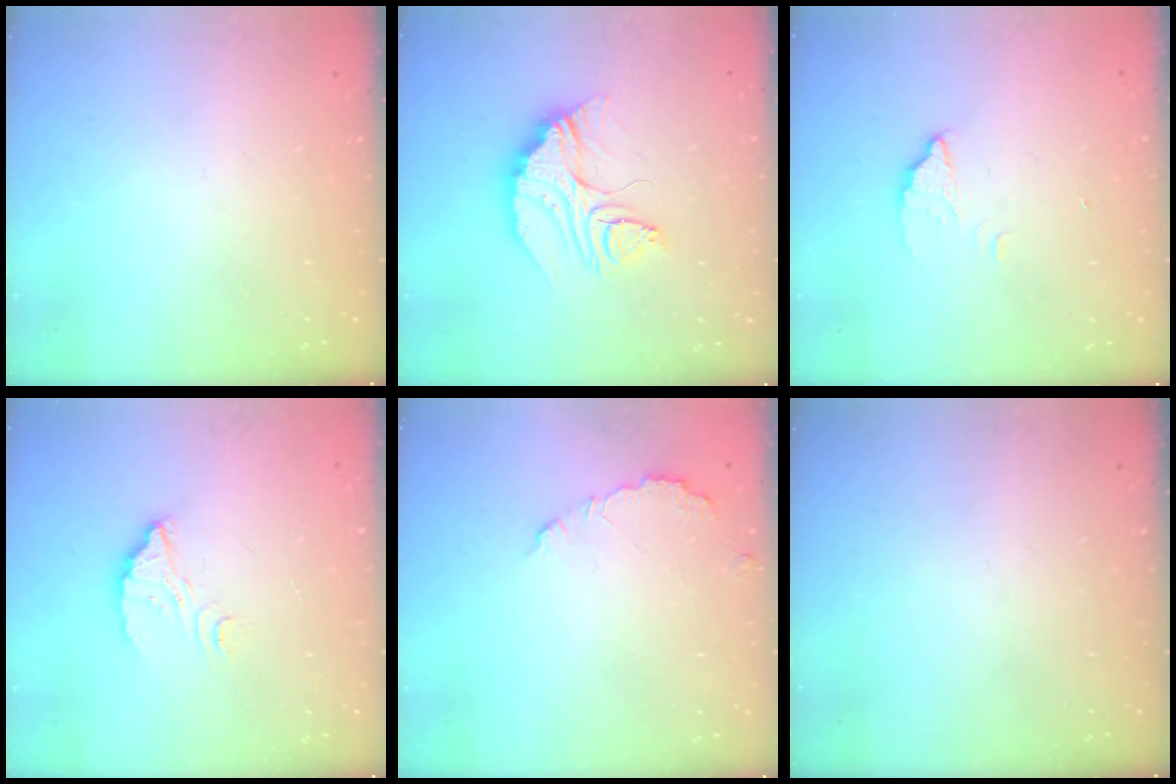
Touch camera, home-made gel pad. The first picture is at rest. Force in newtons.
{"total": 14.9, "press": 14.9, "slide": 1.1}
{"total": 2.6, "press": 2.6, "slide": 0.2}
{"total": 4.6, "press": 4.6, "slide": 0.3}
{"total": 3.9, "press": 3.9, "slide": 0.3}
{"total": 0.0}